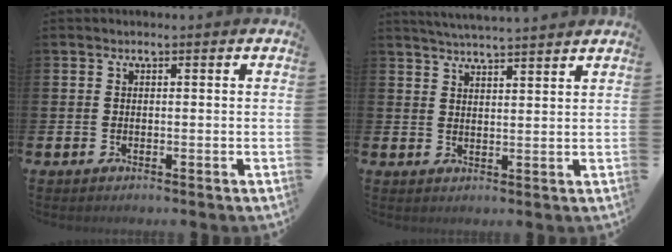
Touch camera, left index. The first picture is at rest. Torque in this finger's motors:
{"motor_torque": [-0.14, -0.43, 0.46, 0.09]}